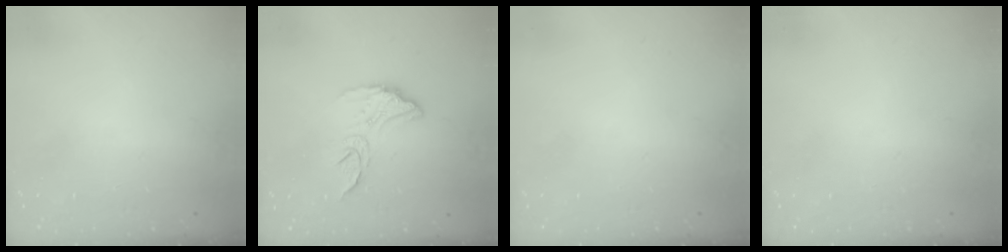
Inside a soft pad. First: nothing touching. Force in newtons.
{"total": 11.4, "press": 11.3, "slide": 0.7}
{"total": 0.0}
{"total": 0.0}